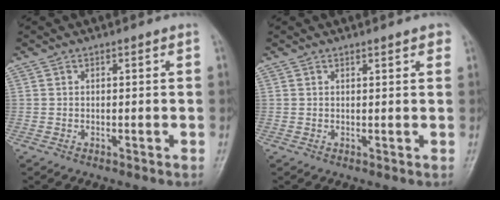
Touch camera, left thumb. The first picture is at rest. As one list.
[{"total": 1.8, "force": [1.3, 0.5, 1.2], "torque": [-0.010, -0.002, 0.013]}]